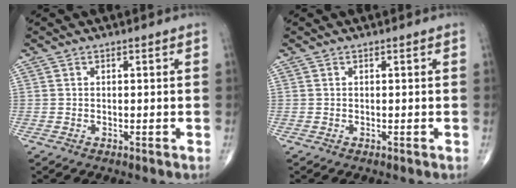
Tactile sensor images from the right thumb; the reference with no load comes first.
{"total": 0.0}